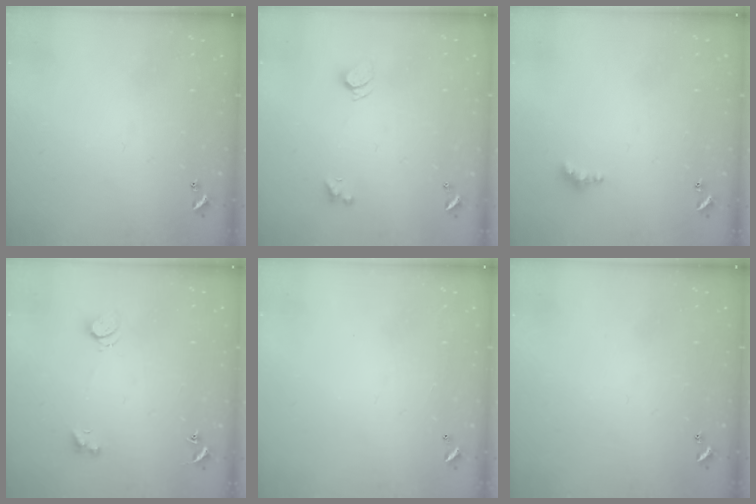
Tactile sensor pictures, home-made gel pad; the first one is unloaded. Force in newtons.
{"total": 2.5, "press": 2.4, "slide": 0.6}
{"total": 2.8, "press": 2.8, "slide": 0.5}
{"total": 4.0, "press": 3.9, "slide": 0.8}
{"total": 2.8, "press": 2.8, "slide": 0.1}
{"total": 0.0}